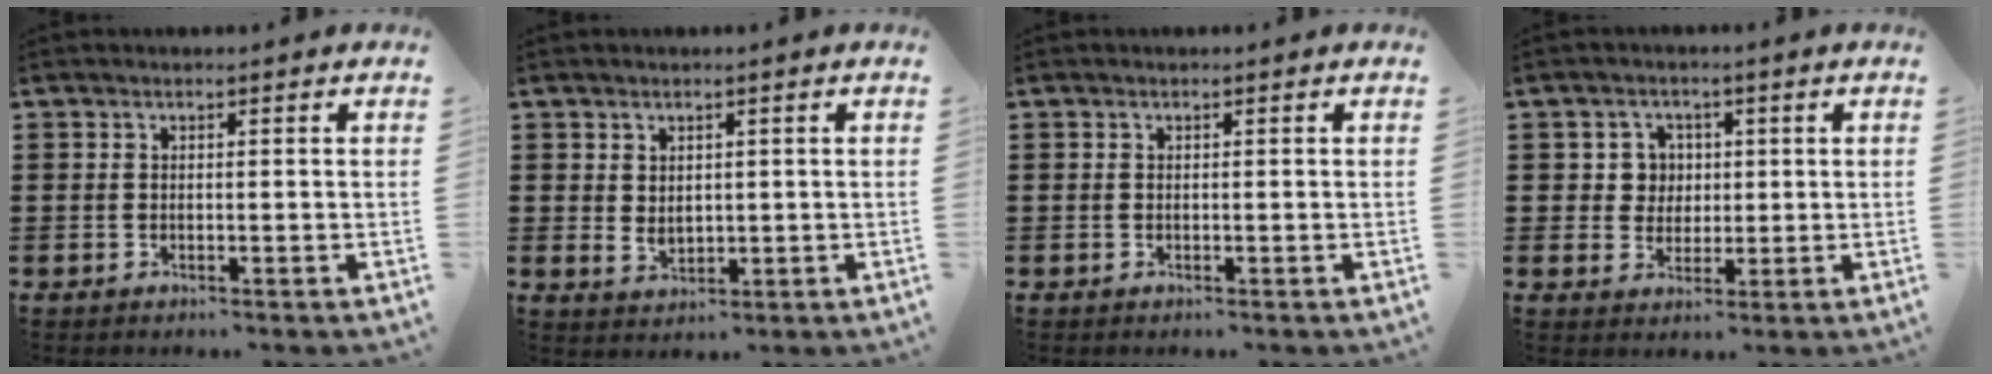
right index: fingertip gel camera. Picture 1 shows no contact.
{"total": 2.2, "force": [0.9, 1.7, 1.1], "torque": [-0.025, 0.005, 0.018]}
{"total": 0.0}
{"total": 4.2, "force": [0.6, 4.0, 1.3], "torque": [-0.043, 0.015, 0.008]}